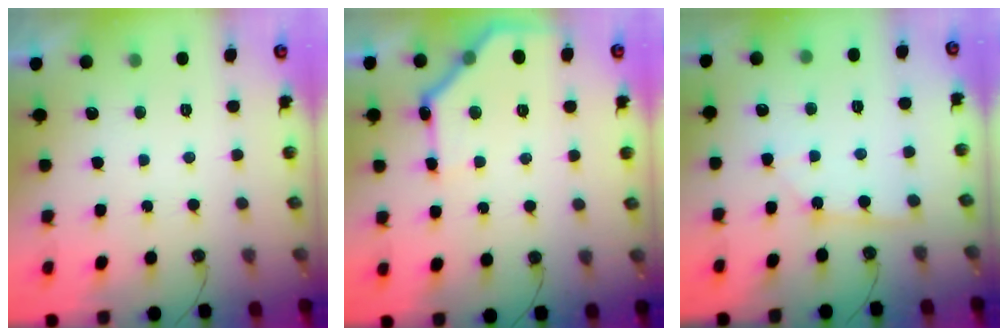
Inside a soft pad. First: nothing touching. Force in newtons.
{"total": 16.2, "press": 16.2, "slide": 0.2}
{"total": 2.5, "press": 2.5, "slide": 0.3}